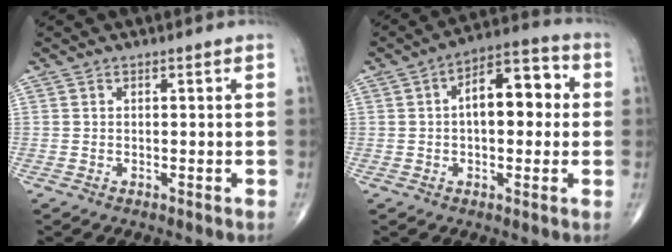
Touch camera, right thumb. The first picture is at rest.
{"total": 11.7, "force": [1.3, 6.1, 9.9], "torque": [-0.122, 0.031, 0.009]}